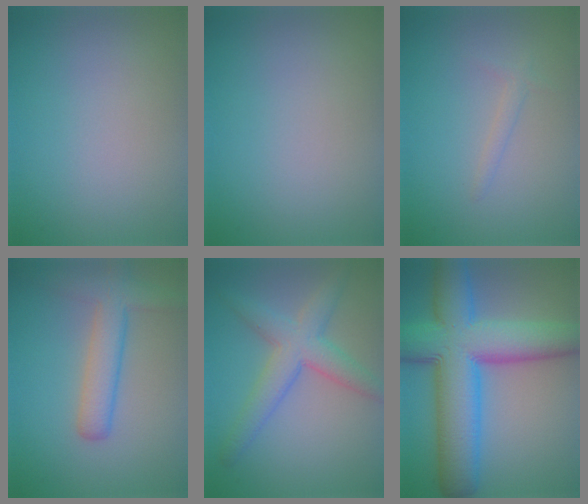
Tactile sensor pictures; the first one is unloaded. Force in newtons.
{"total": 0.0}
{"total": 0.9, "press": 0.9, "slide": 0.0}
{"total": 4.2, "press": 4.2, "slide": 0.2}
{"total": 4.7, "press": 4.7, "slide": 0.1}
{"total": 12.6, "press": 12.6, "slide": 0.5}